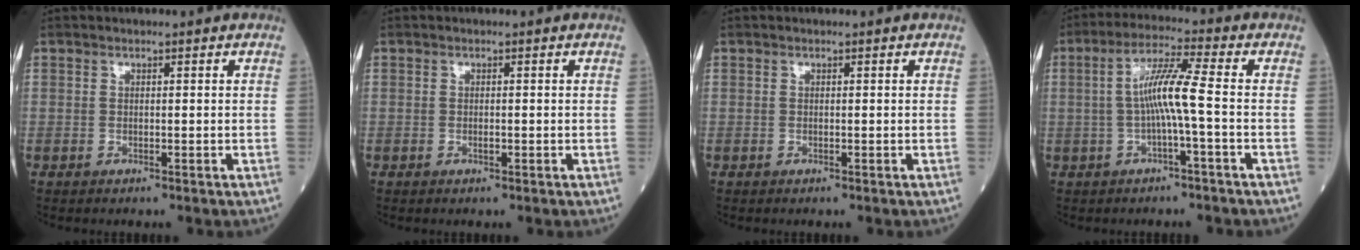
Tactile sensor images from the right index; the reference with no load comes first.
{"total": 0.6, "force": [-0.2, 0.1, 0.6], "torque": [-0.013, 0.000, -0.002]}
{"total": 0.0}
{"total": 6.9, "force": [-0.8, -0.5, 6.9], "torque": [-0.134, 0.013, -0.015]}